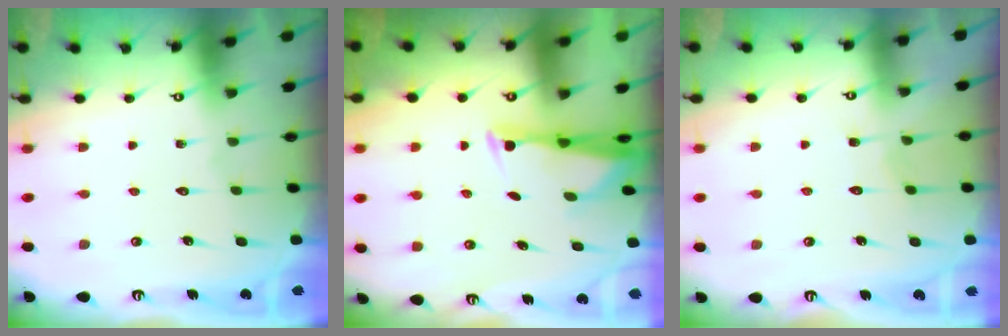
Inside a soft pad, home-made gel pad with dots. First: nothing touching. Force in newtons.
{"total": 2.6, "press": 2.5, "slide": 0.7}
{"total": 3.9, "press": 3.9, "slide": 0.4}